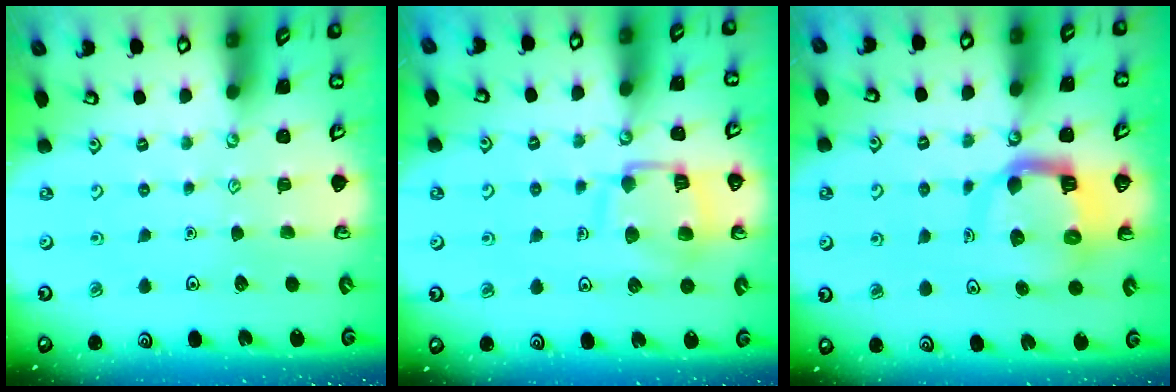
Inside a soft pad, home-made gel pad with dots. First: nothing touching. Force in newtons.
{"total": 13.1, "press": 13.0, "slide": 1.5}
{"total": 9.6, "press": 9.5, "slide": 1.4}